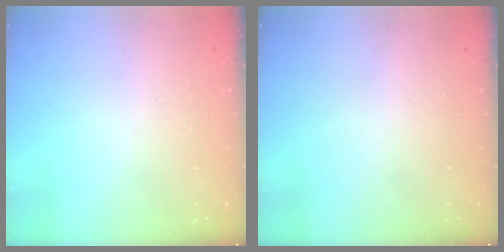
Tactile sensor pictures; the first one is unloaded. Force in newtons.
{"total": 0.0}